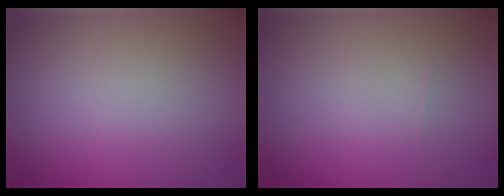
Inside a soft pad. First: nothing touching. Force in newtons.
{"total": 0.0}